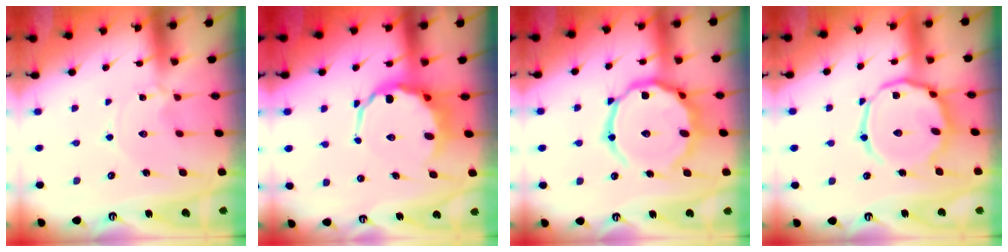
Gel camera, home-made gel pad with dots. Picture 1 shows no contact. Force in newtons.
{"total": 7.9, "press": 7.5, "slide": 2.4}
{"total": 20.9, "press": 20.9, "slide": 1.7}
{"total": 17.1, "press": 17.1, "slide": 1.2}